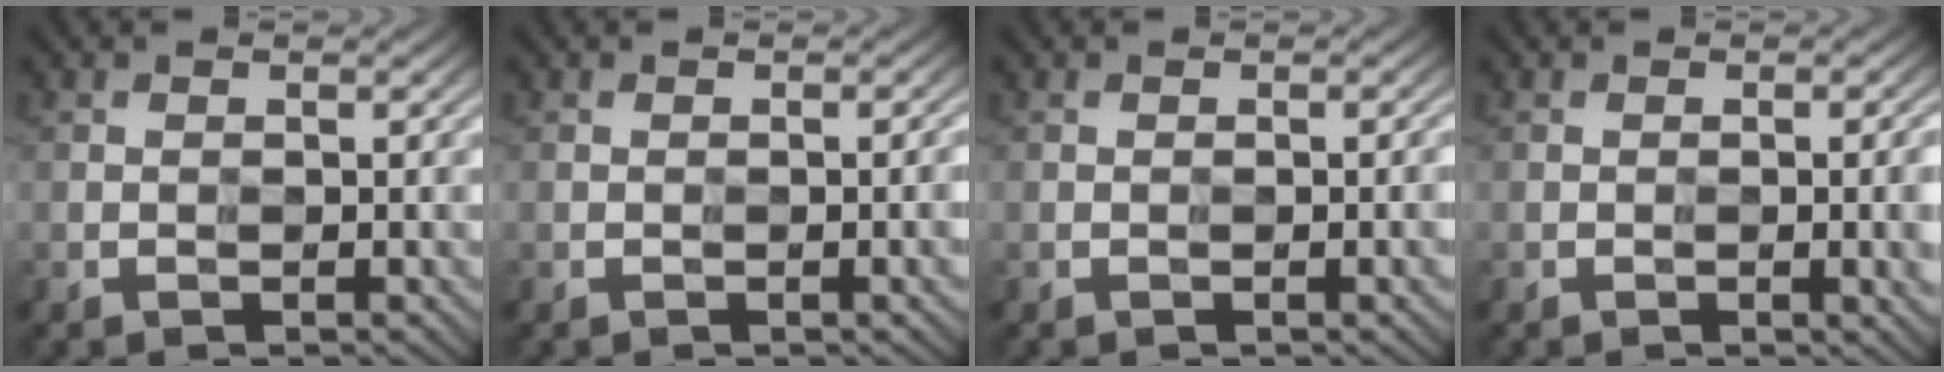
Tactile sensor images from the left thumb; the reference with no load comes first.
{"total": 4.2, "force": [-1.8, 1.1, 3.6], "torque": [-0.044, -0.003, -0.019]}
{"total": 3.9, "force": [-1.7, 1.0, 3.3], "torque": [-0.039, -0.002, -0.018]}
{"total": 6.5, "force": [-1.8, 2.0, 5.9], "torque": [-0.067, -0.001, -0.010]}